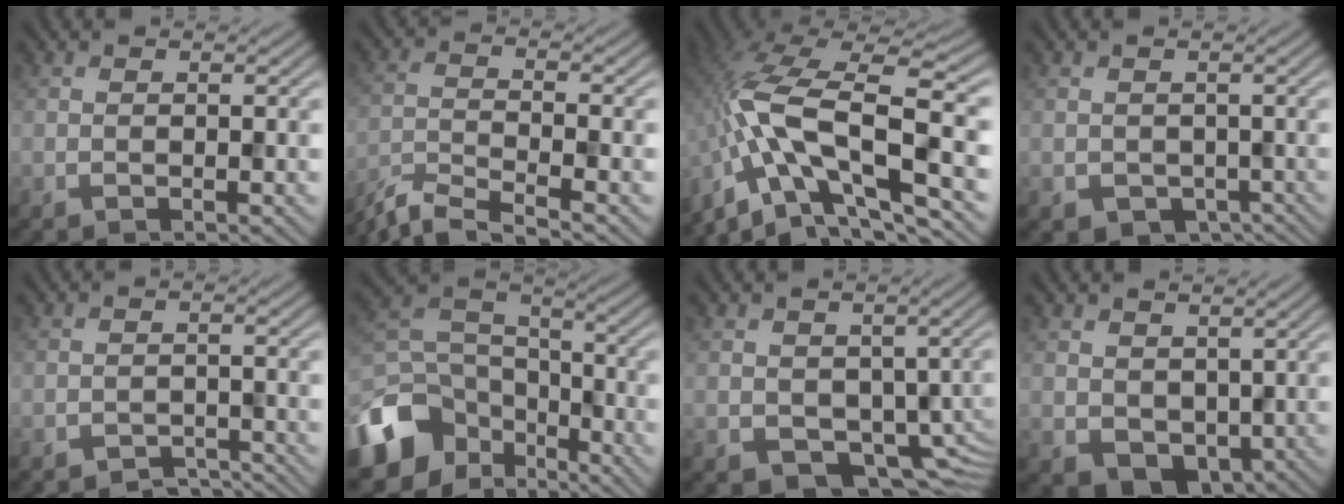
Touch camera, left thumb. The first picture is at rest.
{"total": 6.1, "force": [-5.3, 1.1, 2.9], "torque": [-0.054, -0.016, -0.106]}
{"total": 15.0, "force": [-4.1, 6.4, 12.9], "torque": [-0.272, 0.003, -0.076]}
{"total": 2.2, "force": [-0.8, 2.0, 0.6], "torque": [-0.013, -0.021, -0.003]}
{"total": 2.6, "force": [-2.6, 0.2, -0.2], "torque": [0.015, 0.000, -0.041]}
{"total": 13.0, "force": [-7.8, 9.0, 5.2], "torque": [-0.158, -0.036, -0.143]}
{"total": 5.9, "force": [-1.2, 4.3, 3.8], "torque": [-0.066, -0.038, -0.001]}
{"total": 3.7, "force": [0.9, 3.0, 1.9], "torque": [-0.039, -0.018, 0.026]}